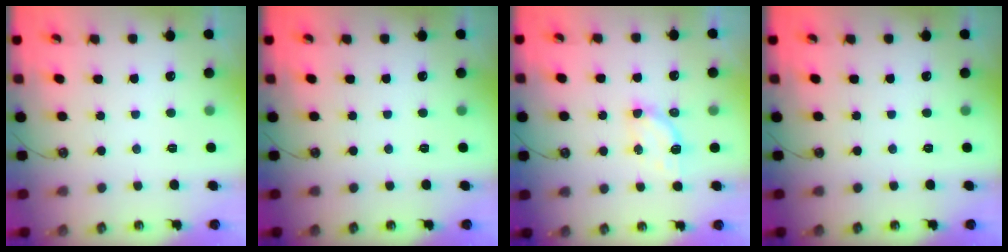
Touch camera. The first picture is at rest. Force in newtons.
{"total": 0.0}
{"total": 4.7, "press": 4.7, "slide": 0.4}
{"total": 0.0}